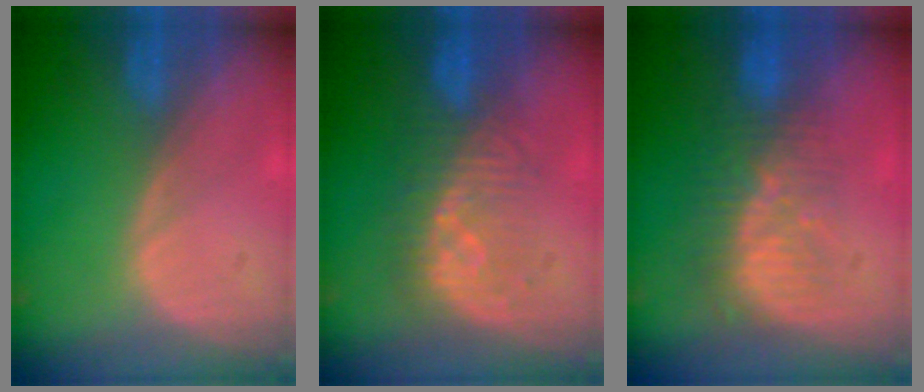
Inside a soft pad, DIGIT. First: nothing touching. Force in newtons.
{"total": 7.8, "press": 7.5, "slide": 2.0}
{"total": 8.4, "press": 7.6, "slide": 3.7}